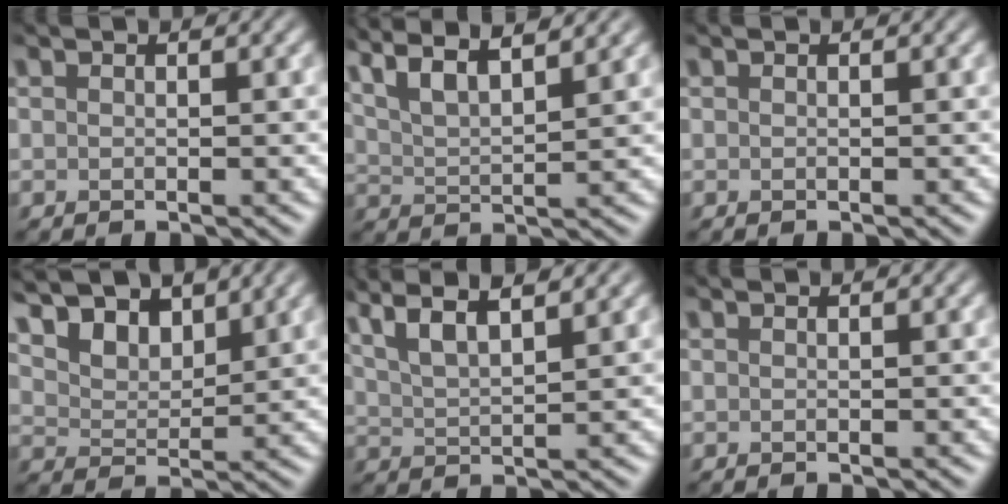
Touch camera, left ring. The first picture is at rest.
{"total": 8.1, "force": [5.8, 2.4, 5.1], "torque": [-0.092, 0.033, 0.072]}
{"total": 0.0}
{"total": 7.2, "force": [5.2, 3.6, 3.4], "torque": [-0.097, 0.012, 0.087]}
{"total": 5.7, "force": [3.8, 1.5, 4.0], "torque": [-0.073, 0.031, 0.049]}
{"total": 0.0}